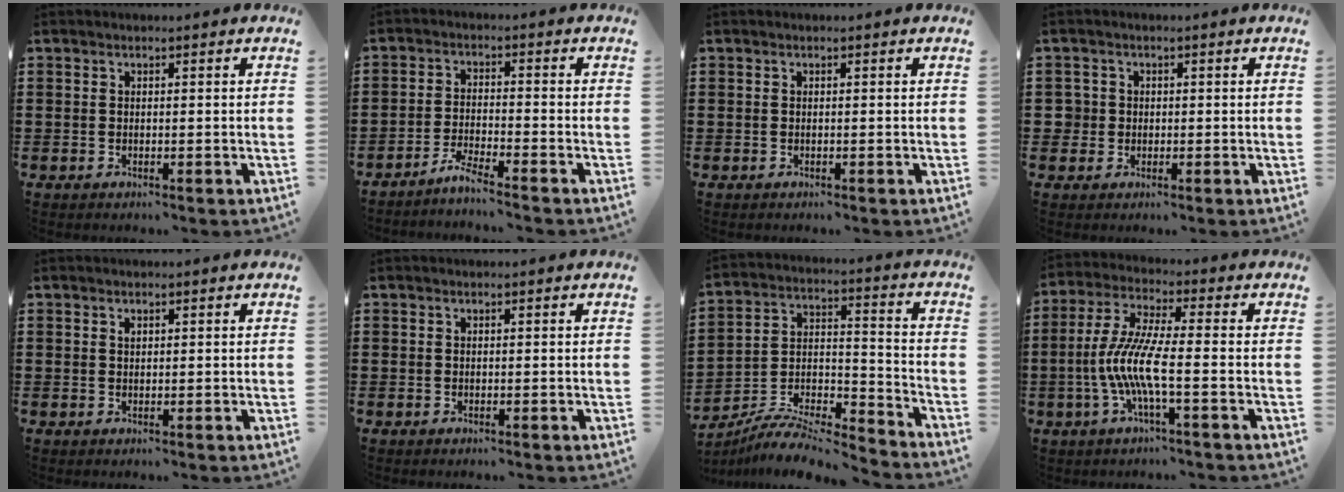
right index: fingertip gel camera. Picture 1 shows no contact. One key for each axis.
{"total": 3.2, "fx": -3.0, "fy": -0.7, "fz": 0.9, "tx": -0.026, "ty": -0.002, "tz": -0.061}
{"total": 0.0}
{"total": 2.1, "fx": 0.0, "fy": 2.1, "fz": 0.4, "tx": -0.017, "ty": 0.008, "tz": -0.003}
{"total": 0.6, "fx": 0.3, "fy": 0.4, "fz": 0.3, "tx": -0.006, "ty": 0.002, "tz": 0.006}
{"total": 0.0}
{"total": 7.4, "fx": -6.9, "fy": 1.6, "fz": 2.1, "tx": -0.032, "ty": 0.006, "tz": -0.135}
{"total": 8.6, "fx": -2.6, "fy": 1.0, "fz": 8.2, "tx": -0.189, "ty": -0.018, "tz": -0.059}